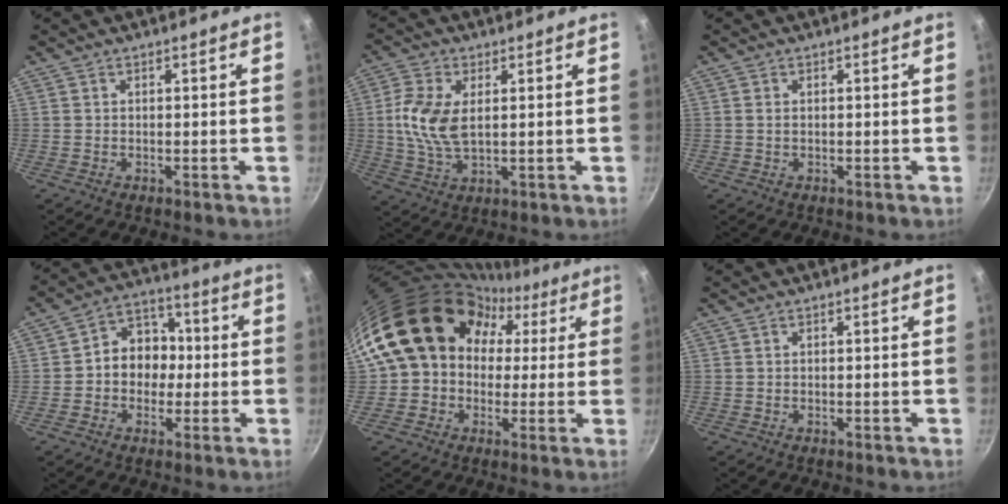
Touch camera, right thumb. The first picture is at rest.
{"total": 9.6, "force": [1.4, 5.3, 7.9], "torque": [-0.164, -0.003, 0.028]}
{"total": 0.7, "force": [0.1, 0.5, 0.6], "torque": [-0.010, 0.001, 0.002]}
{"total": 9.6, "force": [-0.5, 8.1, 5.1], "torque": [-0.025, 0.030, -0.023]}
{"total": 19.4, "force": [3.1, 16.4, 9.8], "torque": [-0.139, 0.058, 0.043]}
{"total": 0.0}